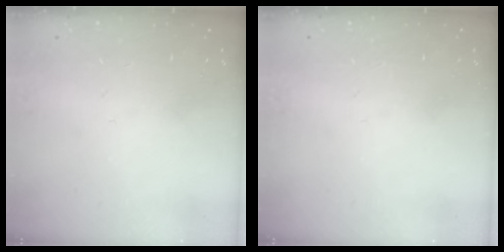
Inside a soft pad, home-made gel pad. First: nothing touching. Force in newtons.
{"total": 0.0}